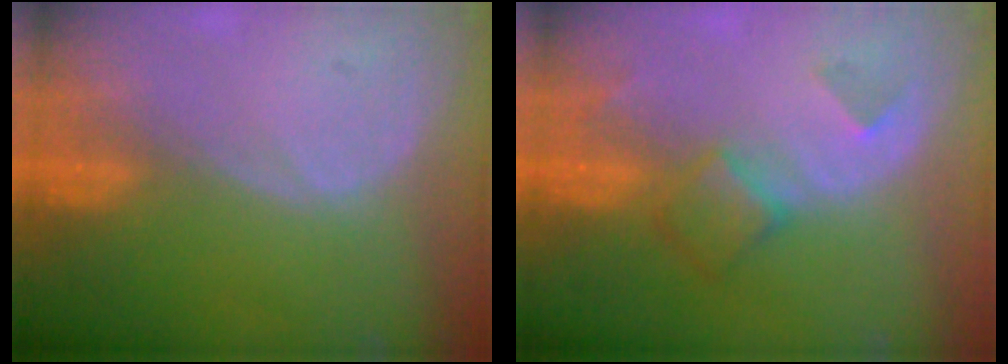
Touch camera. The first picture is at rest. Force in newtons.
{"total": 4.9, "press": 4.3, "slide": 2.3}